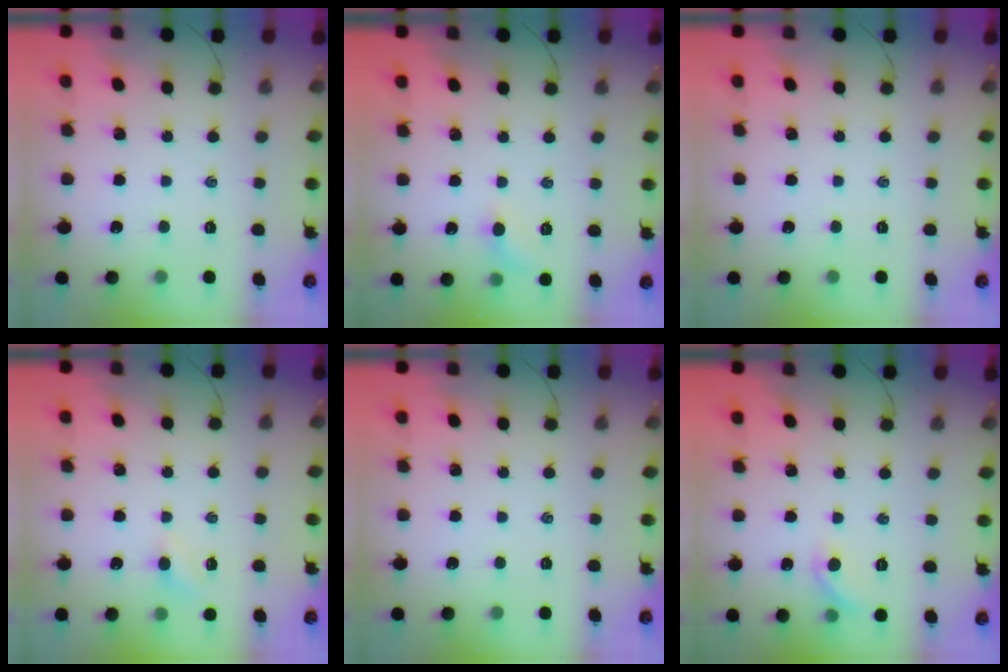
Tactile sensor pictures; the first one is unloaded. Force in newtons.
{"total": 5.4, "press": 5.2, "slide": 1.7}
{"total": 0.0}
{"total": 3.2, "press": 3.1, "slide": 1.0}
{"total": 0.0}
{"total": 6.3, "press": 6.2, "slide": 1.4}